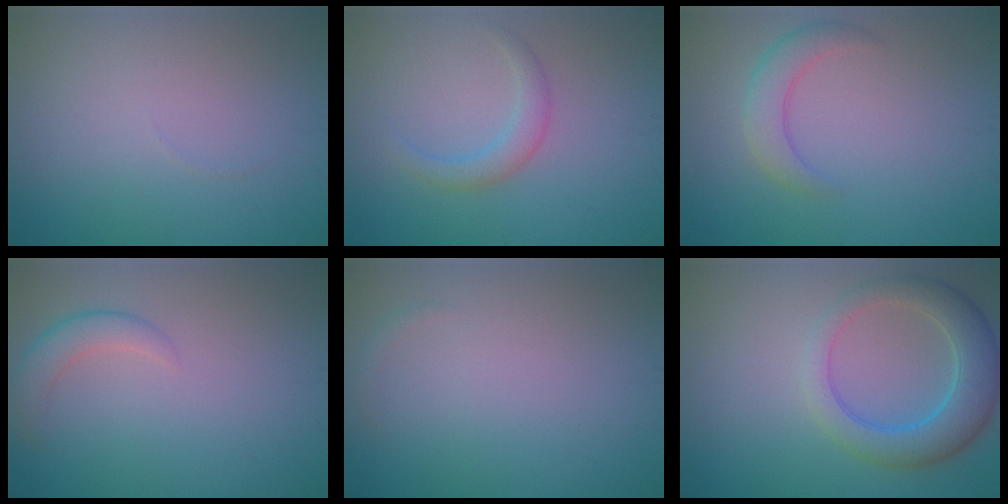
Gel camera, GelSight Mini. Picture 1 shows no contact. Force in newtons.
{"total": 1.9, "press": 1.9, "slide": 0.1}
{"total": 2.8, "press": 2.8, "slide": 0.1}
{"total": 2.2, "press": 2.2, "slide": 0.1}
{"total": 0.6, "press": 0.6, "slide": 0.1}
{"total": 5.4, "press": 5.4, "slide": 0.3}